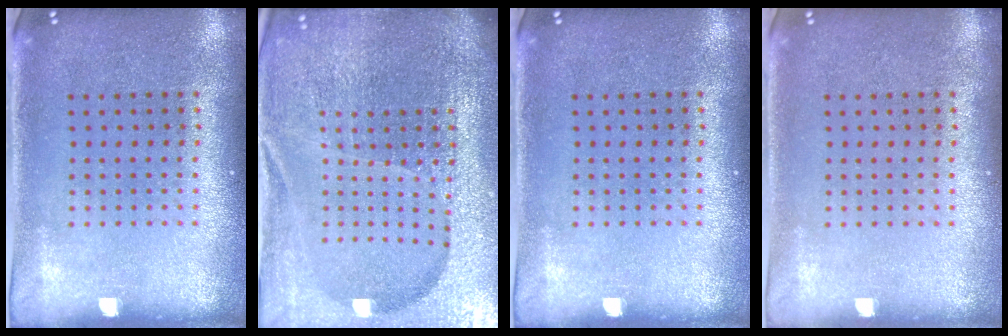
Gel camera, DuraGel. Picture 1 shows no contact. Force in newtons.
{"total": 6.5, "press": 5.7, "slide": 3.2}
{"total": 0.0}
{"total": 0.0}